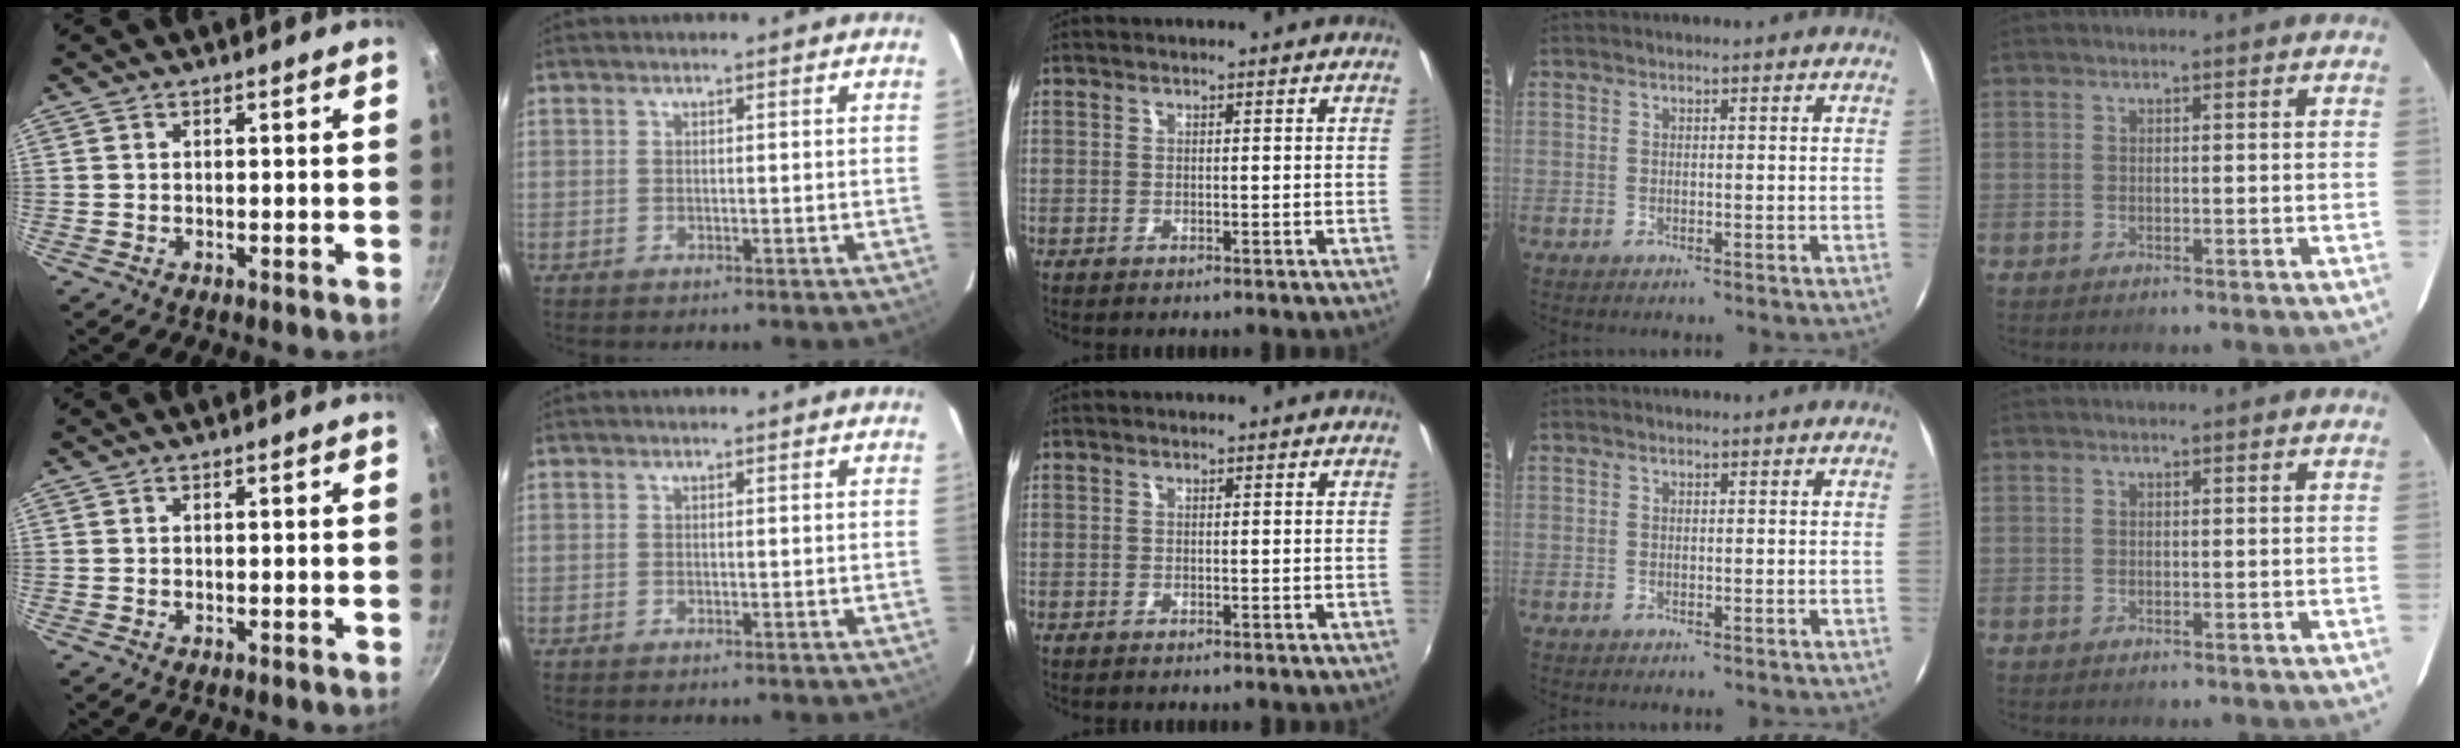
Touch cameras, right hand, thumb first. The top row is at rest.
{}